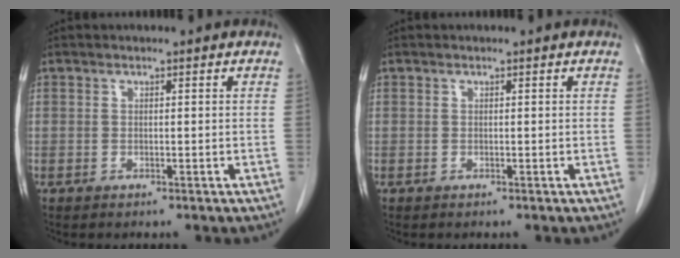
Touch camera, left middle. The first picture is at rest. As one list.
[{"total": 0.0}]